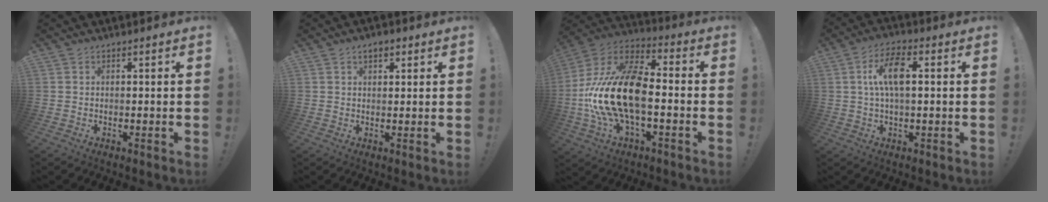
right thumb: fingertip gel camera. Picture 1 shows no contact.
{"total": 3.2, "force": [1.6, 1.8, 2.1], "torque": [-0.035, 0.003, 0.027]}
{"total": 22.2, "force": [-3.3, 11.3, 18.8], "torque": [-0.372, 0.026, -0.049]}
{"total": 10.0, "force": [1.8, 4.2, 8.9], "torque": [-0.155, 0.007, 0.030]}